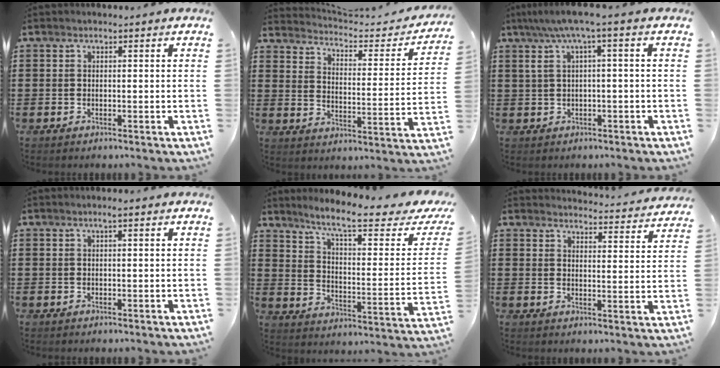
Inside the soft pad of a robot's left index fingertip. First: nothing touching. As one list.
[{"total": 3.0, "force": [2.9, 0.2, 0.8], "torque": [-0.039, -0.027, 0.040]}, {"total": 4.5, "force": [0.4, 0.1, 4.5], "torque": [-0.093, -0.003, 0.000]}, {"total": 1.2, "force": [0.5, 0.0, 1.1], "torque": [-0.020, 0.002, 0.009]}, {"total": 9.0, "force": [6.8, 0.1, 5.9], "torque": [-0.123, -0.049, 0.107]}, {"total": 3.7, "force": [3.7, -0.1, 0.3], "torque": [-0.006, -0.034, 0.061]}]